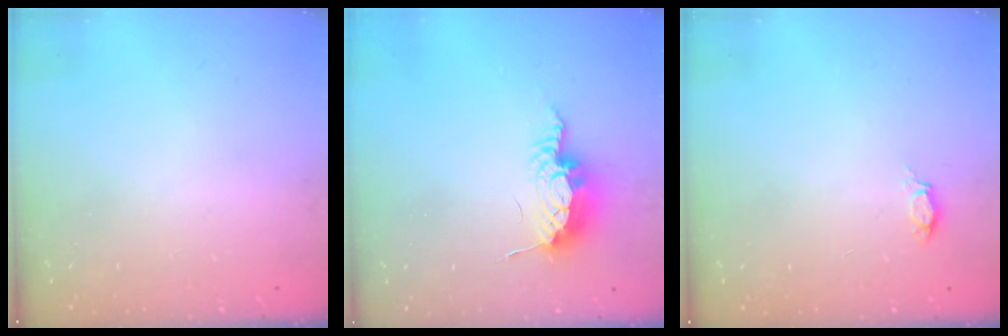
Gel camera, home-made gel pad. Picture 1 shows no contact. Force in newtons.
{"total": 9.9, "press": 9.9, "slide": 1.0}
{"total": 4.5, "press": 4.5, "slide": 0.6}